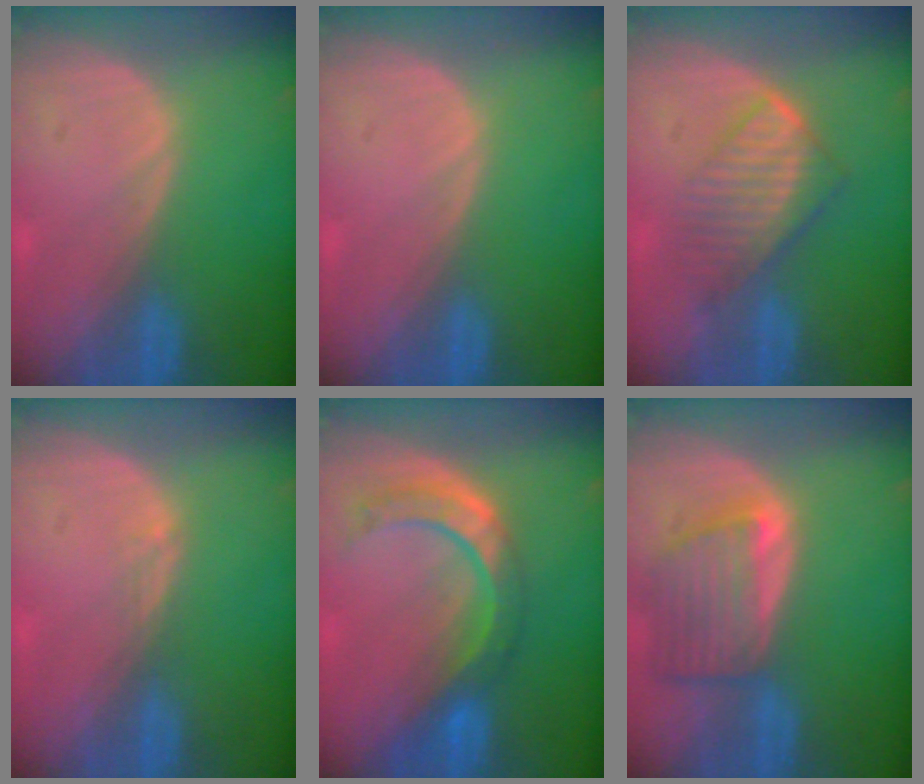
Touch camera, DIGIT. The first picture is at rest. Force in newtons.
{"total": 0.0}
{"total": 6.4, "press": 6.3, "slide": 1.4}
{"total": 1.0, "press": 0.7, "slide": 0.7}
{"total": 8.6, "press": 7.2, "slide": 4.5}
{"total": 7.5, "press": 6.9, "slide": 3.1}